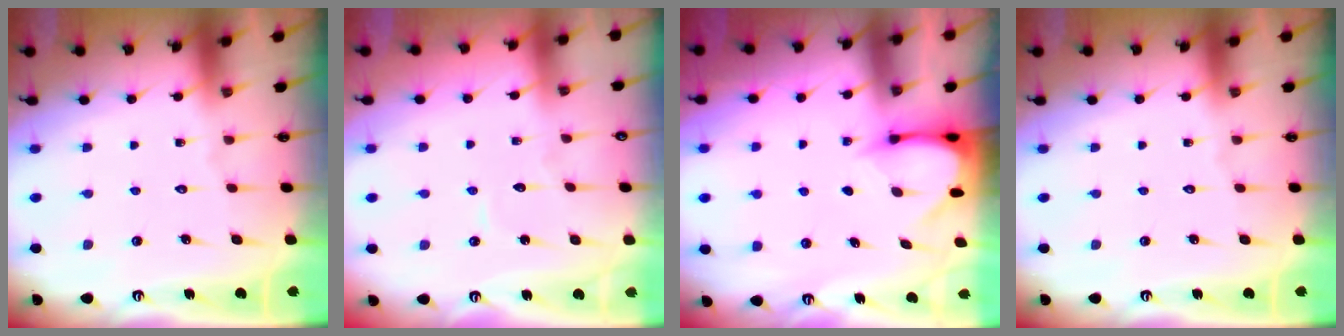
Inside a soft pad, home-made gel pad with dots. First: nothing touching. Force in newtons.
{"total": 3.8, "press": 3.8, "slide": 0.2}
{"total": 3.8, "press": 3.8, "slide": 0.2}
{"total": 0.0}